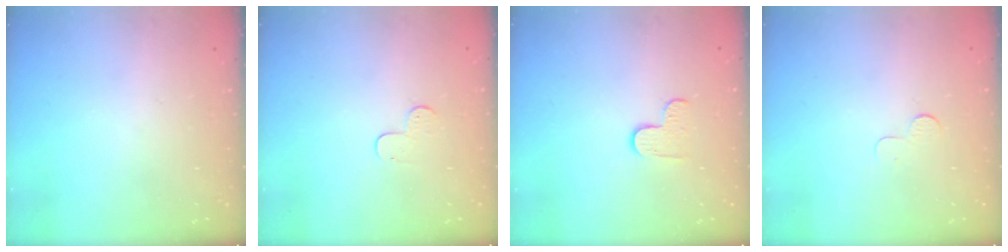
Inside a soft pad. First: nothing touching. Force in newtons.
{"total": 4.4, "press": 4.4, "slide": 0.5}
{"total": 4.2, "press": 4.1, "slide": 0.4}
{"total": 2.6, "press": 2.6, "slide": 0.2}